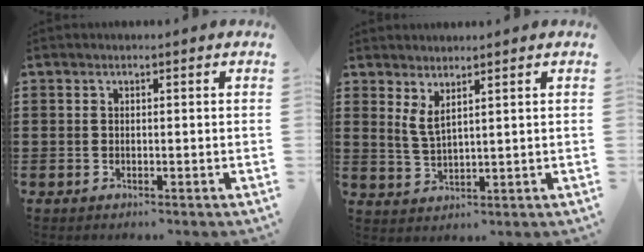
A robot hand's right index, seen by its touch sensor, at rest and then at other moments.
{"total": 2.7, "force": [2.0, 0.4, 1.7], "torque": [-0.047, 0.001, 0.035]}